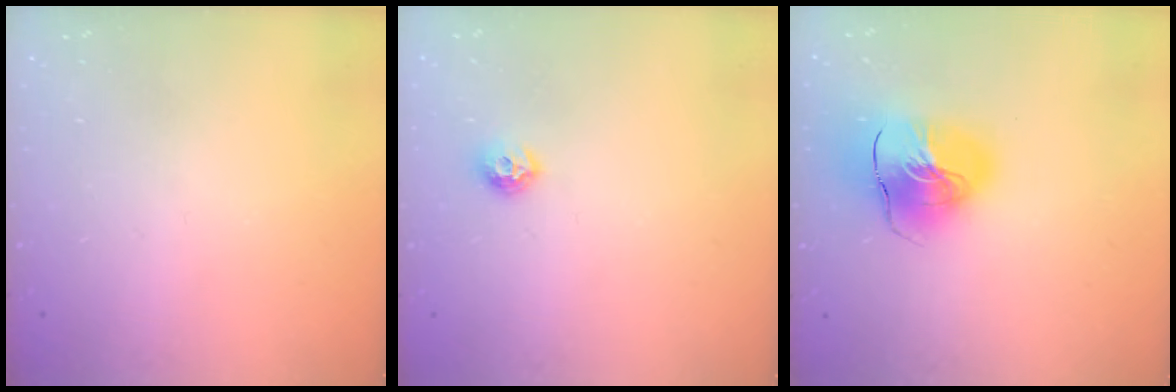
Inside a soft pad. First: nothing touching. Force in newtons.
{"total": 7.5, "press": 7.4, "slide": 0.7}
{"total": 16.2, "press": 16.0, "slide": 2.3}